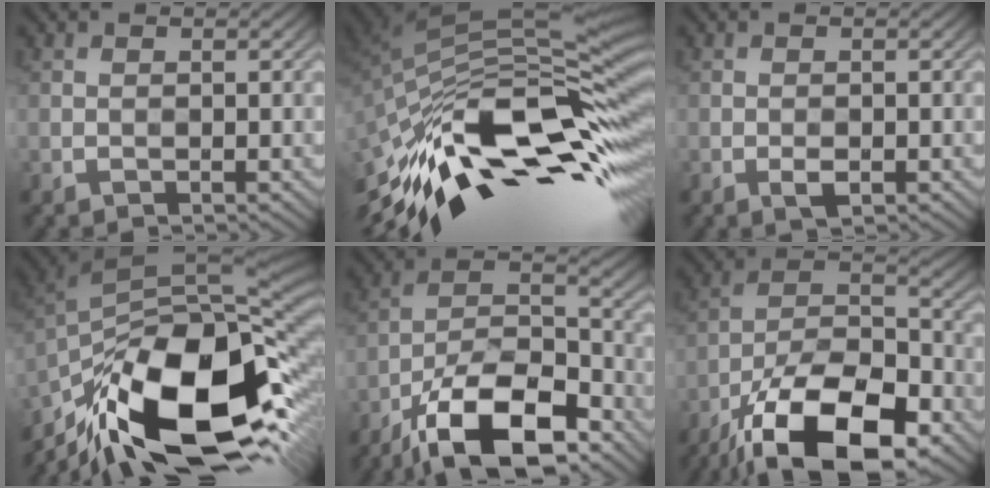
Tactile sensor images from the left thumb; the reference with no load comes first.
{"total": 17.2, "force": [-8.3, 5.5, 14.1], "torque": [-0.290, 0.003, -0.155]}
{"total": 1.5, "force": [-0.6, 0.6, 1.1], "torque": [-0.020, -0.002, -0.012]}
{"total": 18.9, "force": [-8.8, 7.9, 14.7], "torque": [-0.298, -0.006, -0.155]}
{"total": 18.1, "force": [-12.1, 7.3, 11.3], "torque": [-0.201, -0.021, -0.212]}
{"total": 20.1, "force": [-13.0, 8.3, 13.0], "torque": [-0.241, -0.037, -0.219]}